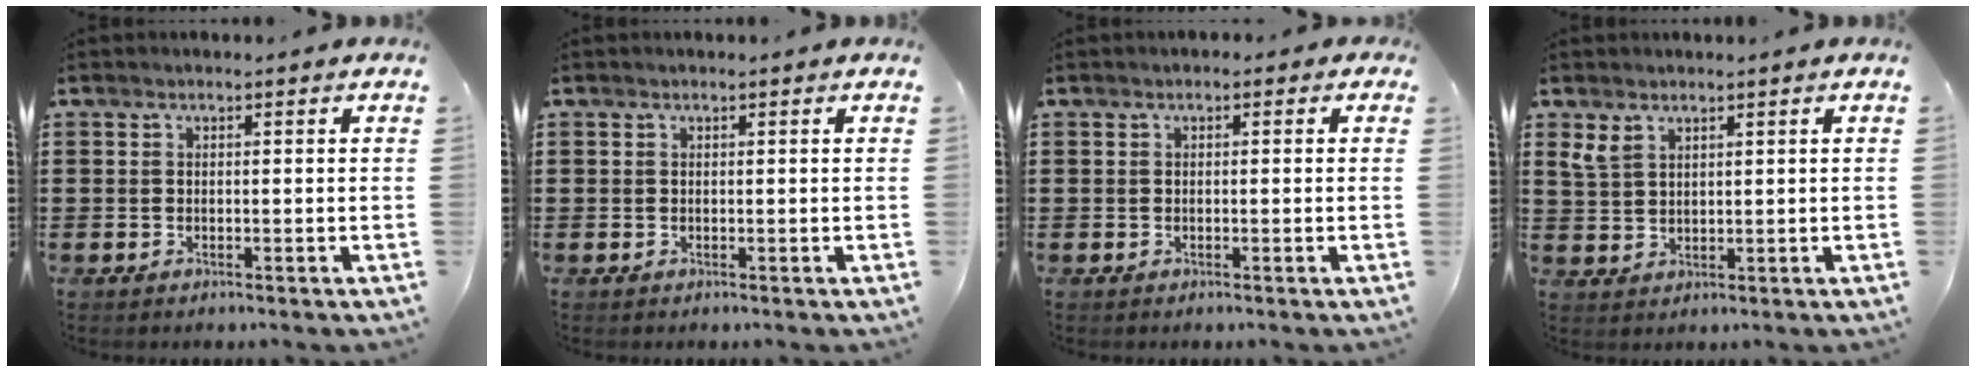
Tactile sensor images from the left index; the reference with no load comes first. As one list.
[{"total": 0.0}, {"total": 0.7, "force": [-0.1, 0.6, 0.4], "torque": [-0.009, 0.003, -0.003]}, {"total": 2.9, "force": [2.1, 1.7, 1.2], "torque": [-0.030, 0.004, 0.040]}]